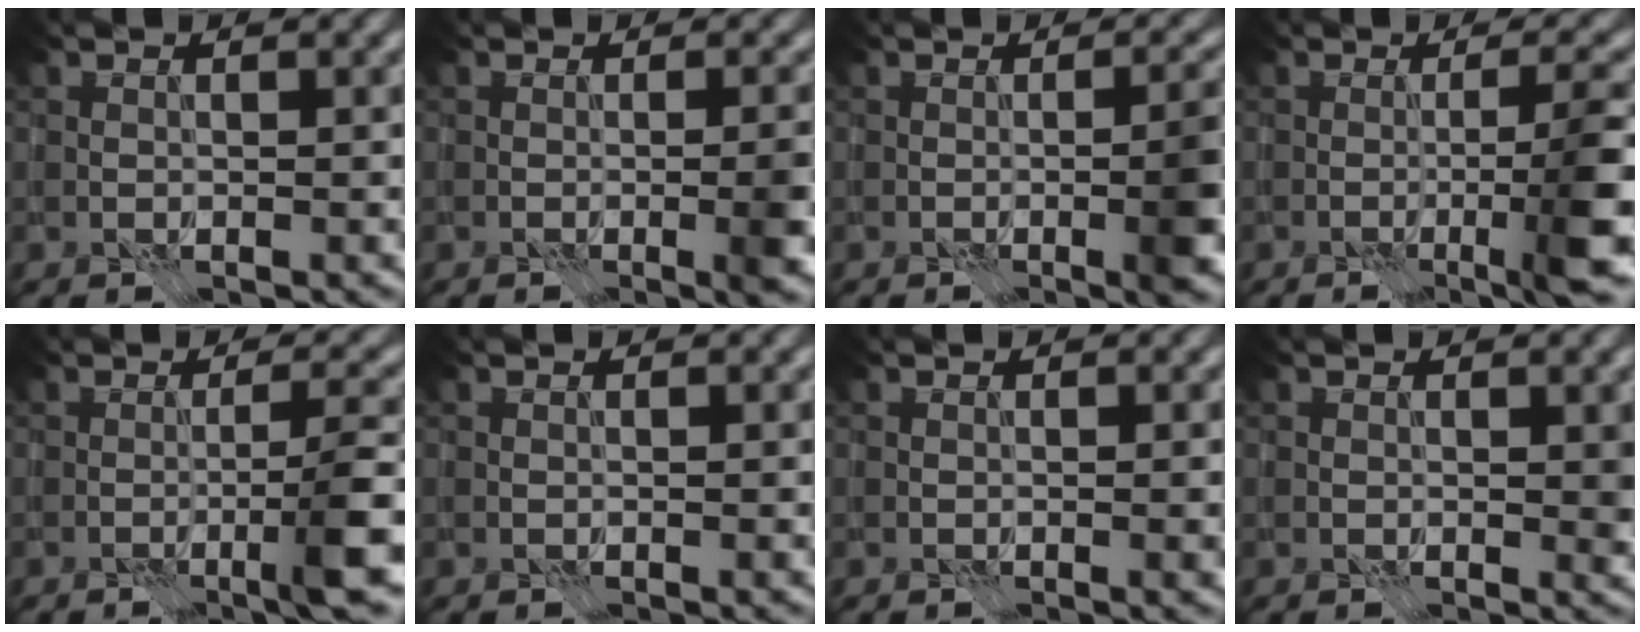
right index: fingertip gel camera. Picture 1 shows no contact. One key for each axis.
{"total": 3.1, "fx": -0.7, "fy": 0.6, "fz": 2.9, "tx": -0.038, "ty": 0.004, "tz": -0.015}
{"total": 4.4, "fx": -1.0, "fy": 1.0, "fz": 4.2, "tx": -0.053, "ty": 0.007, "tz": -0.021}
{"total": 6.8, "fx": -2.3, "fy": 0.8, "fz": 6.3, "tx": -0.085, "ty": 0.012, "tz": -0.046}
{"total": 4.4, "fx": -1.7, "fy": 0.2, "fz": 4.0, "tx": -0.058, "ty": 0.015, "tz": -0.041}
{"total": 0.0}
{"total": 0.9, "fx": -0.2, "fy": 0.1, "fz": 0.9, "tx": -0.012, "ty": 0.000, "tz": -0.004}
{"total": 1.1, "fx": 0.2, "fy": 0.4, "fz": 0.9, "tx": -0.007, "ty": -0.003, "tz": 0.002}